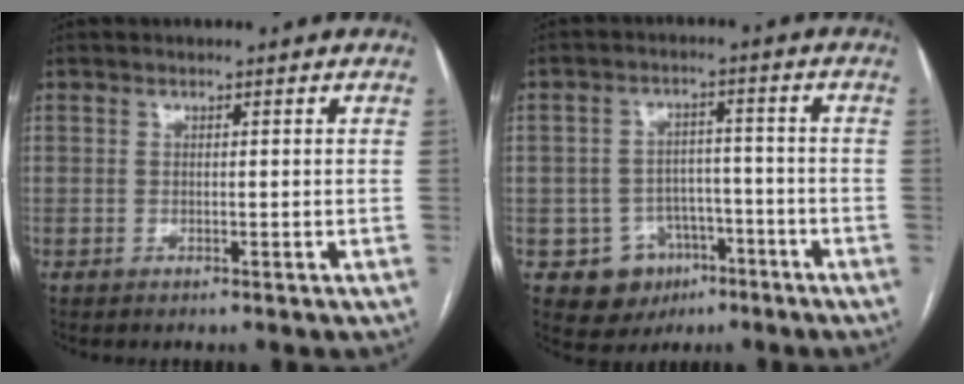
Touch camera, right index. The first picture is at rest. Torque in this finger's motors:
{"motor_torque": [-0.28, -0.15, -0.66, -0.18]}